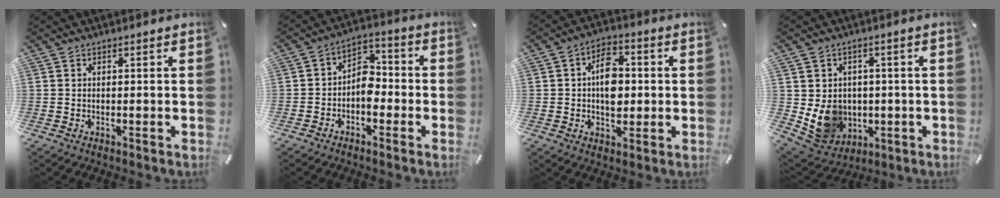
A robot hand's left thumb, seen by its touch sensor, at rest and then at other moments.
{"total": 6.9, "force": [-3.1, 4.8, 3.9], "torque": [-0.071, 0.015, -0.063]}
{"total": 9.0, "force": [0.2, 5.8, 6.8], "torque": [-0.102, 0.003, 0.001]}
{"total": 10.0, "force": [-0.4, 9.3, 3.6], "torque": [-0.079, -0.007, -0.001]}